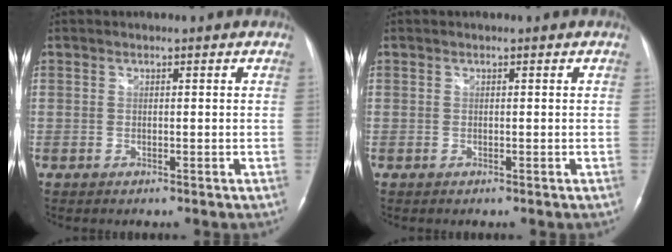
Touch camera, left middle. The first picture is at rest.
{"total": 0.0}